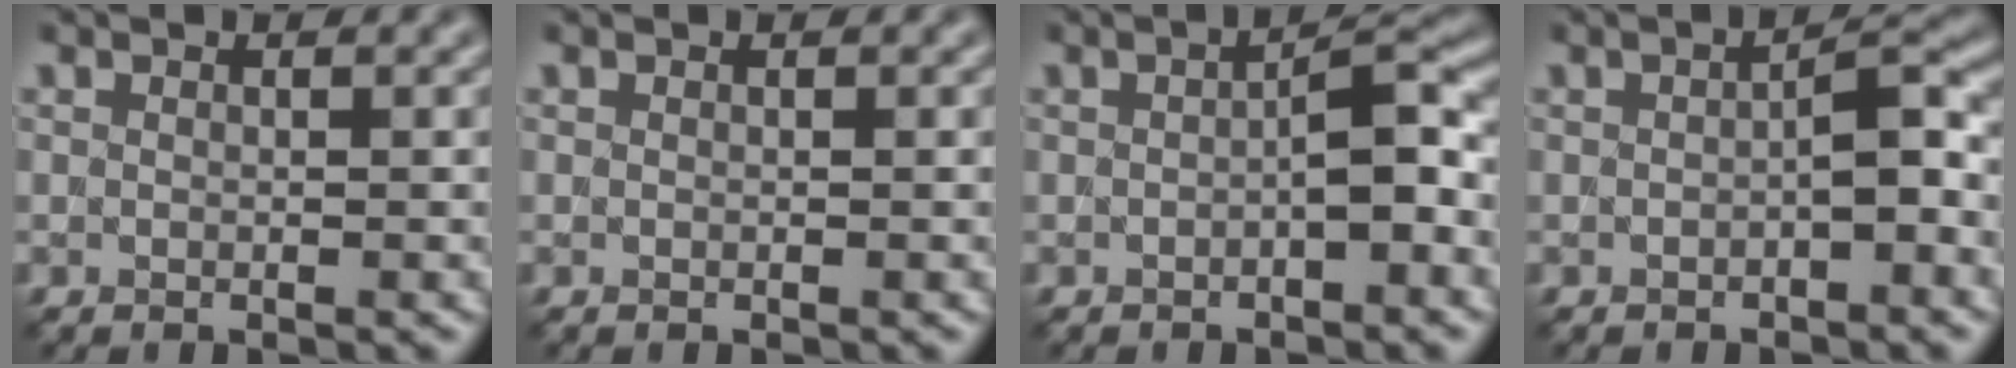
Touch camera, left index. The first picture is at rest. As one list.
[{"total": 0.0}, {"total": 3.2, "force": [-0.5, 0.6, 3.1], "torque": [-0.049, 0.016, -0.009]}, {"total": 2.6, "force": [-0.5, 0.4, 2.5], "torque": [-0.041, 0.014, -0.009]}]